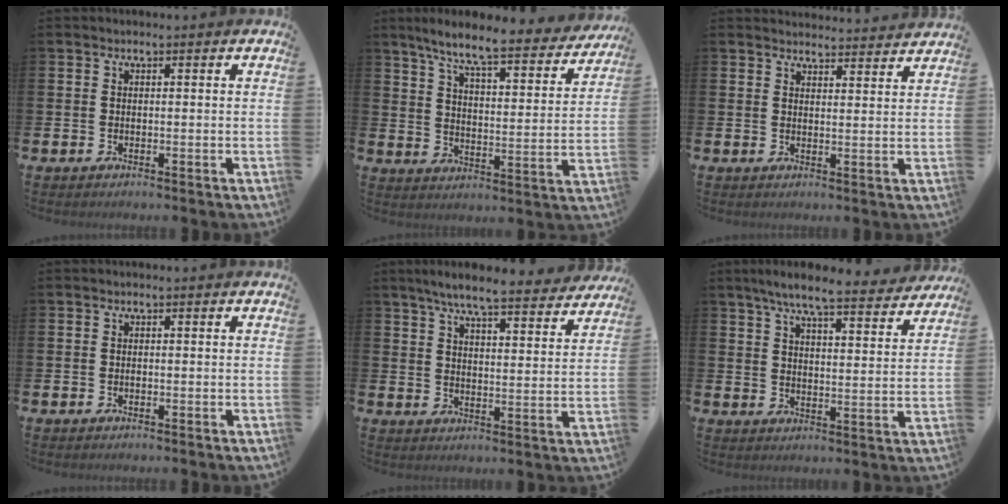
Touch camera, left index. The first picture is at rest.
{"total": 7.8, "force": [6.8, 0.8, 3.8], "torque": [-0.098, -0.046, 0.111]}
{"total": 3.4, "force": [3.4, 0.3, -0.2], "torque": [-0.002, -0.022, 0.062]}
{"total": 0.0}
{"total": 7.1, "force": [6.5, 0.6, 2.7], "torque": [-0.064, -0.041, 0.110]}
{"total": 7.5, "force": [6.8, 0.6, 3.0], "torque": [-0.070, -0.039, 0.117]}